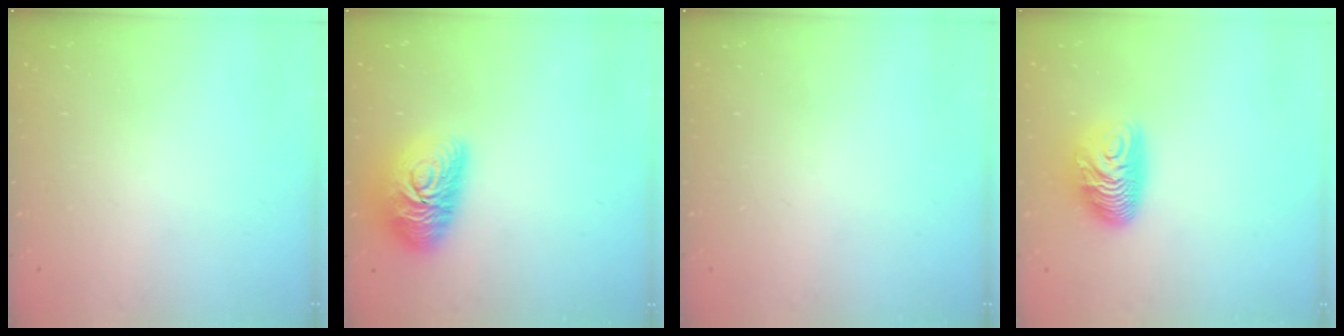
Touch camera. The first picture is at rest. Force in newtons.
{"total": 15.0, "press": 14.9, "slide": 1.0}
{"total": 0.0}
{"total": 10.6, "press": 10.5, "slide": 0.9}